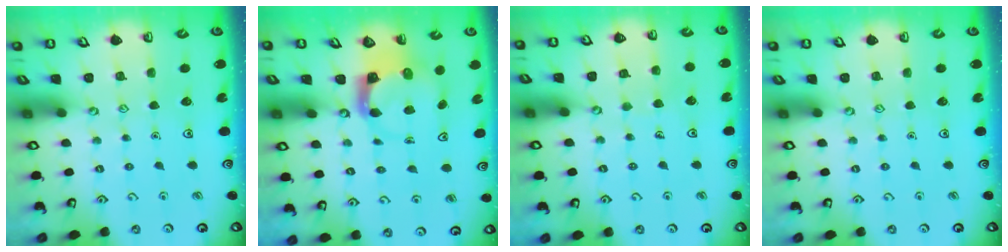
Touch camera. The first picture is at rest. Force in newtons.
{"total": 3.6, "press": 3.6, "slide": 0.5}
{"total": 4.2, "press": 4.2, "slide": 0.3}
{"total": 0.0}